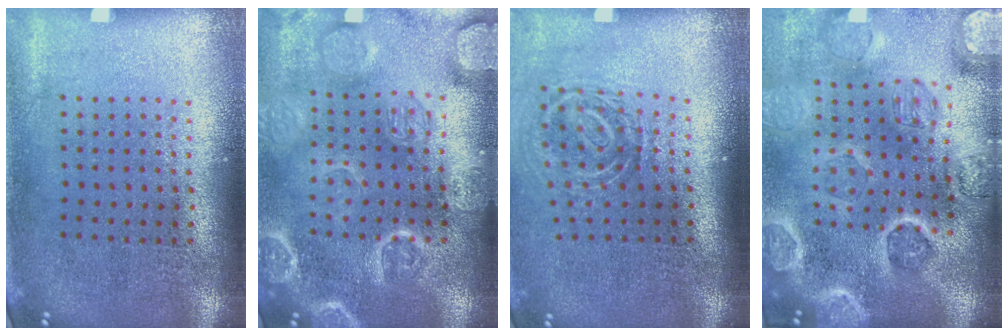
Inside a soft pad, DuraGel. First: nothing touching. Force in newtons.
{"total": 3.5, "press": 3.5, "slide": 0.4}
{"total": 1.8, "press": 1.2, "slide": 1.4}
{"total": 3.9, "press": 3.7, "slide": 1.2}